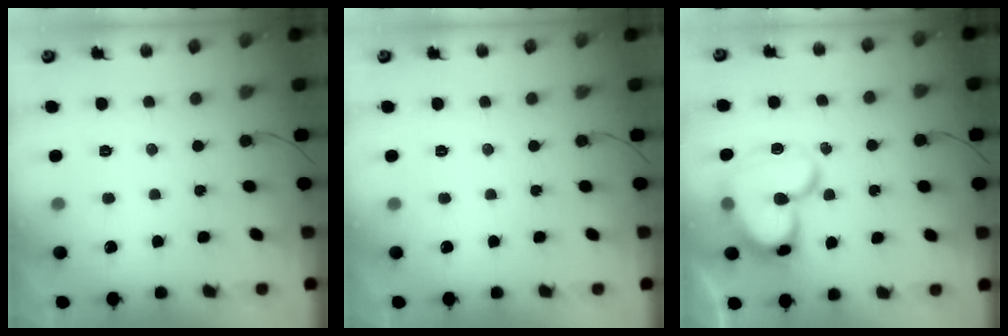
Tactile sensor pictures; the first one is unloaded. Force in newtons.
{"total": 0.0}
{"total": 19.0, "press": 18.9, "slide": 2.0}